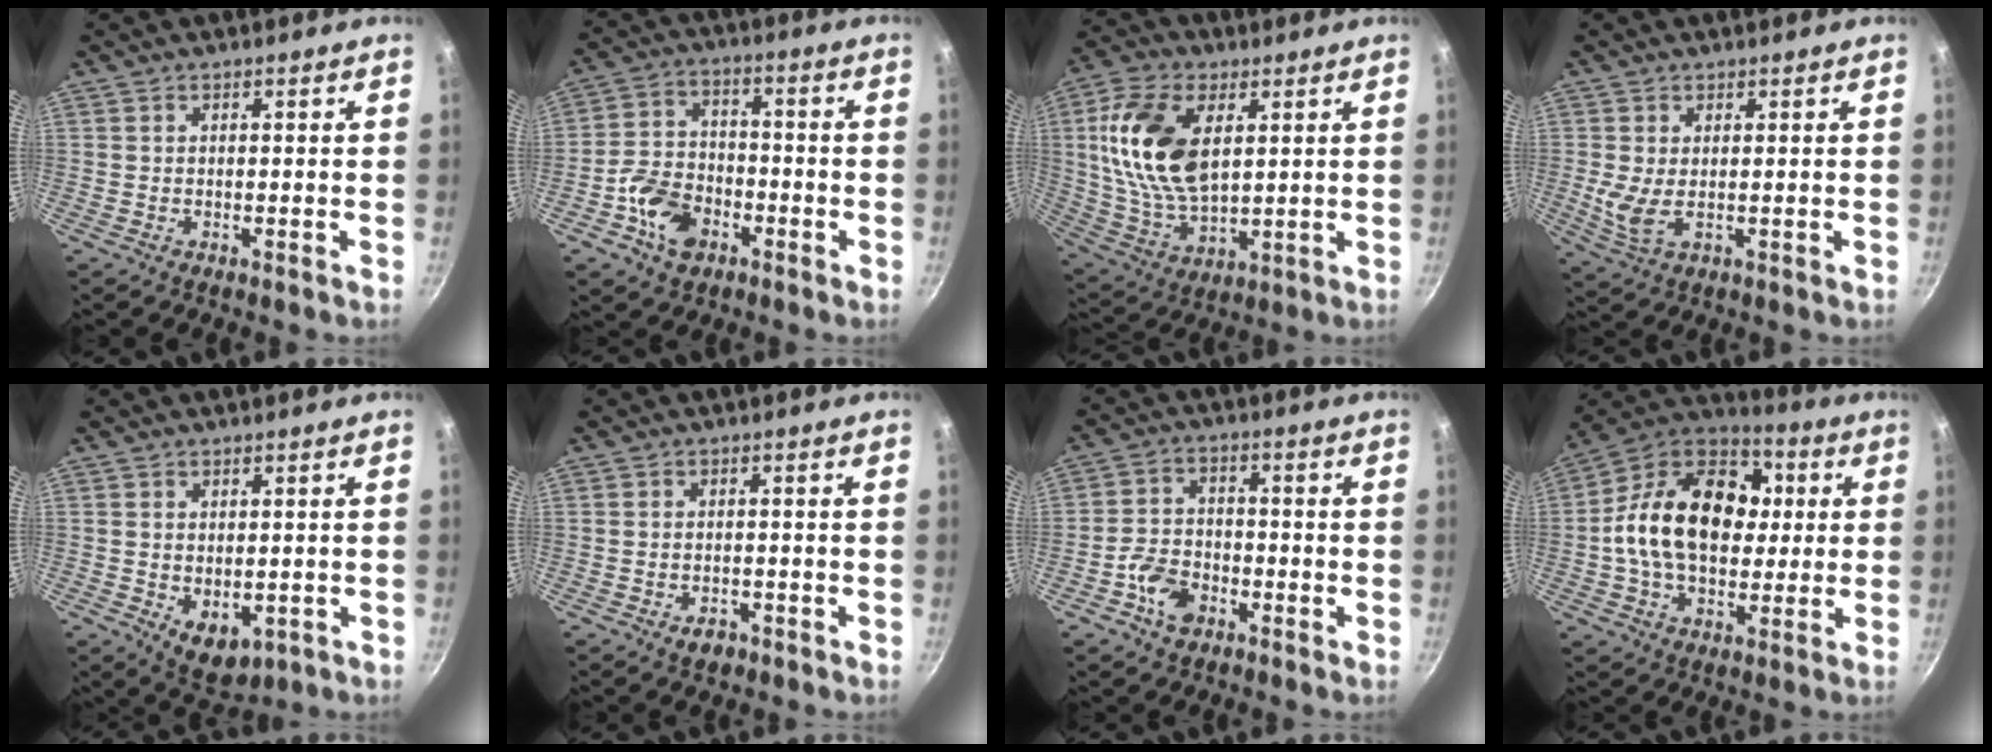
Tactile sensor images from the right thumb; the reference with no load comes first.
{"total": 10.2, "force": [-4.5, 7.2, 5.7], "torque": [-0.088, 0.036, -0.090]}
{"total": 17.9, "force": [4.3, 10.3, 14.0], "torque": [-0.259, -0.008, 0.088]}
{"total": 4.7, "force": [0.4, 2.3, 4.1], "torque": [-0.083, -0.010, 0.017]}
{"total": 6.7, "force": [-1.1, 4.4, 4.9], "torque": [-0.062, -0.010, -0.001]}
{"total": 2.8, "force": [-1.6, 1.7, 1.5], "torque": [-0.019, 0.014, -0.020]}
{"total": 7.2, "force": [-3.5, 4.9, 3.9], "torque": [-0.061, 0.030, -0.071]}
{"total": 21.5, "force": [1.3, 15.0, 15.4], "torque": [-0.228, 0.032, 0.003]}